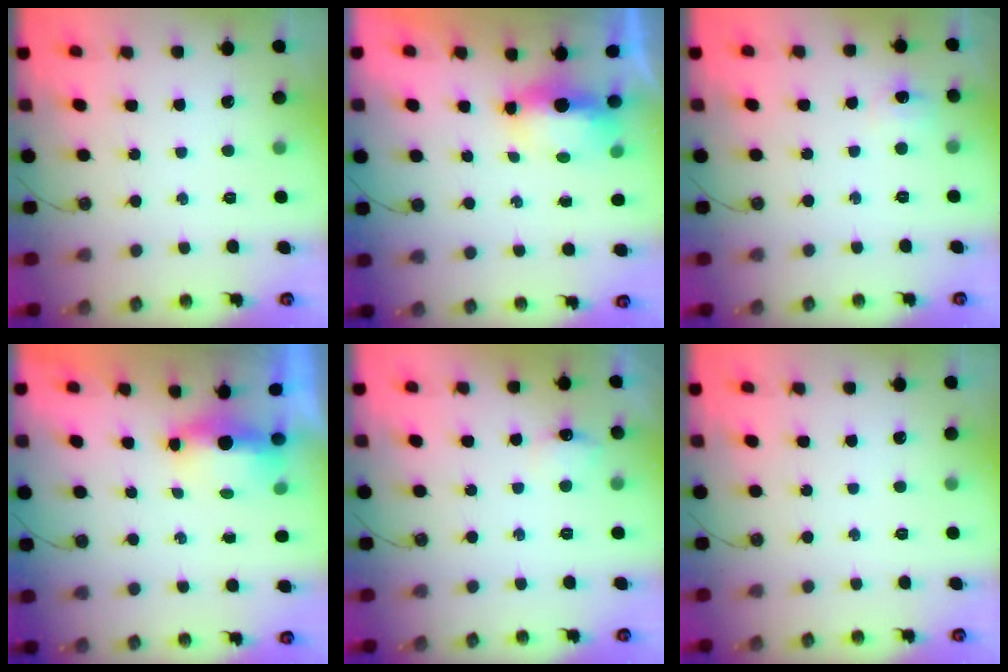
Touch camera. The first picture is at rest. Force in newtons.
{"total": 6.2, "press": 6.1, "slide": 1.1}
{"total": 6.0, "press": 5.9, "slide": 0.9}
{"total": 8.3, "press": 5.4, "slide": 6.3}
{"total": 7.6, "press": 5.8, "slide": 4.9}
{"total": 0.0}